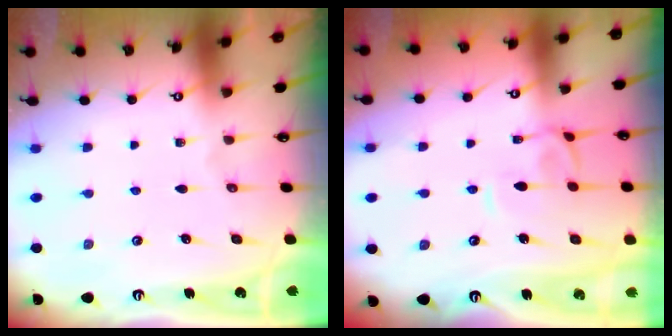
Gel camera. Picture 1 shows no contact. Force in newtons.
{"total": 1.2, "press": 1.2, "slide": 0.0}